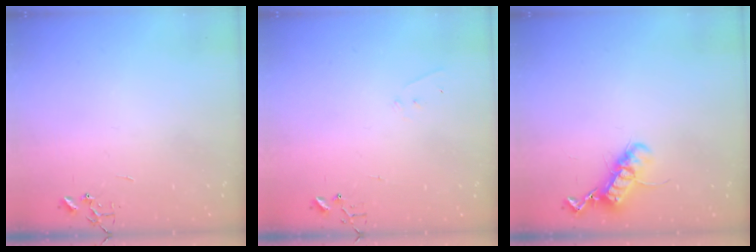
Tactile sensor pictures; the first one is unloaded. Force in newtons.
{"total": 4.0, "press": 4.0, "slide": 0.2}
{"total": 12.2, "press": 12.2, "slide": 0.9}